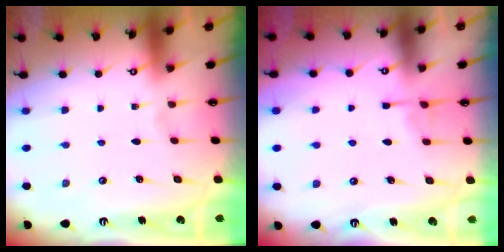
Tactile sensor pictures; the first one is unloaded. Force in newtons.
{"total": 4.2, "press": 4.1, "slide": 0.7}